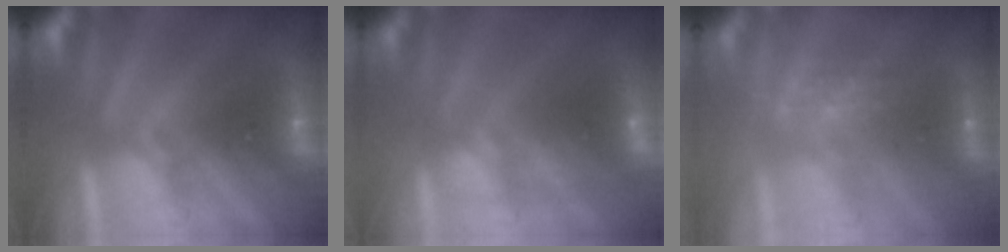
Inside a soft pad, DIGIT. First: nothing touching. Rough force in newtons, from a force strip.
{"total": 12.7}
{"total": 2.8}